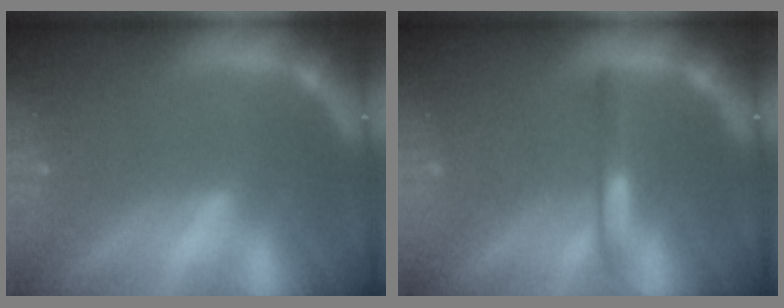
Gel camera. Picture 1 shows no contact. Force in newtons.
{"total": 2.0}